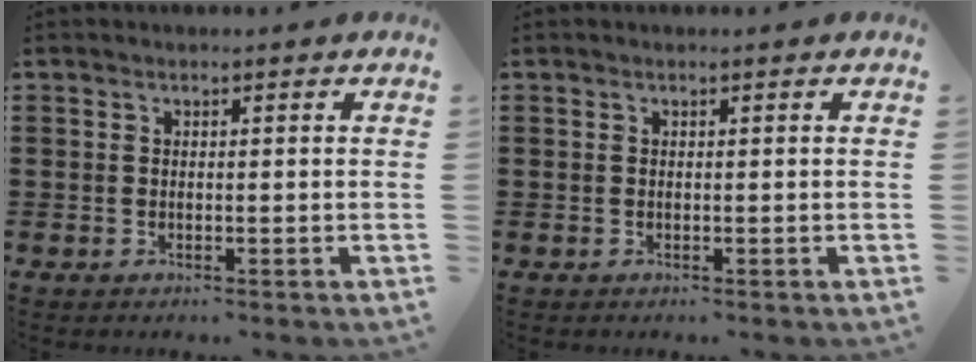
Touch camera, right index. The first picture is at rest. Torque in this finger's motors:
{"motor_torque": [0.55, 0.58, 0.00, 0.02]}